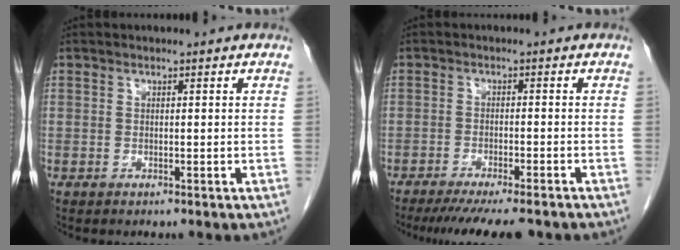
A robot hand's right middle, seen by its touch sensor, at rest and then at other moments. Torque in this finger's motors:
{"motor_torque": [1.10, -0.91, 0.15, 0.06]}